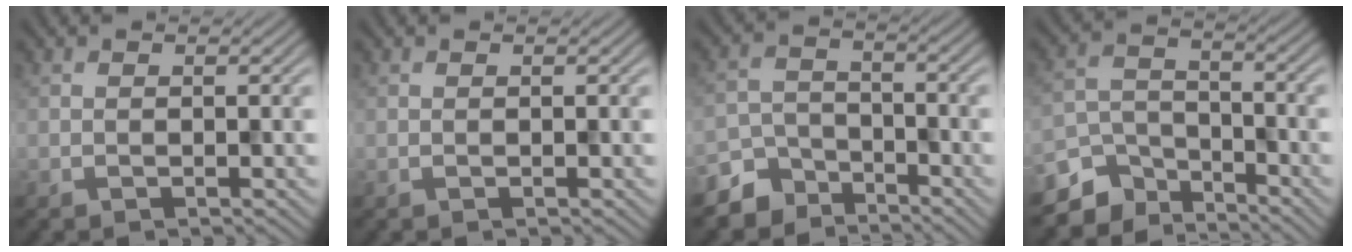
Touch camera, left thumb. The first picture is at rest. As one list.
[{"total": 0.0}, {"total": 6.2, "force": [-5.1, 3.4, 1.3], "torque": [-0.032, -0.006, -0.109]}, {"total": 7.2, "force": [-5.9, 3.6, 2.0], "torque": [-0.051, -0.010, -0.124]}]